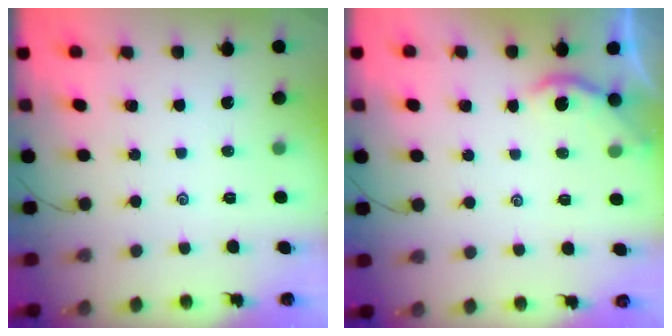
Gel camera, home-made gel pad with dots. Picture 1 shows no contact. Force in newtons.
{"total": 1.8, "press": 1.8, "slide": 0.1}